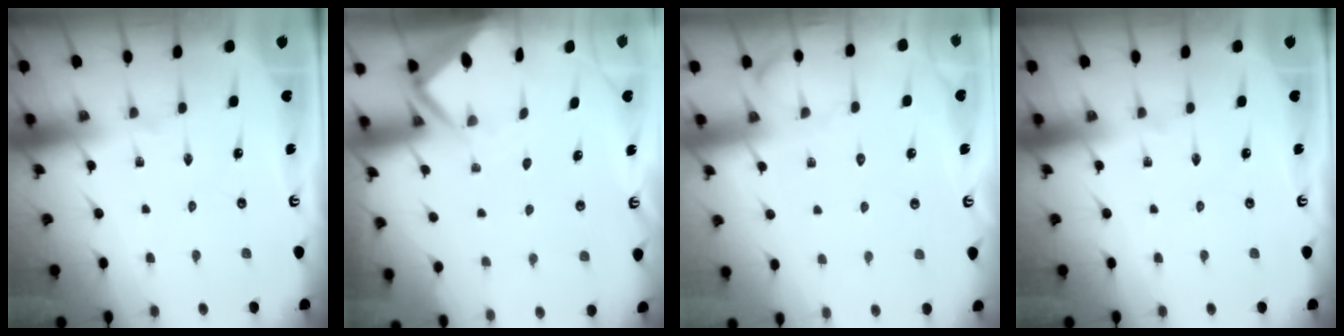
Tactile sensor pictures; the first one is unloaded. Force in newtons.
{"total": 3.4, "press": 3.4, "slide": 0.3}
{"total": 4.2, "press": 4.1, "slide": 0.6}
{"total": 0.0}